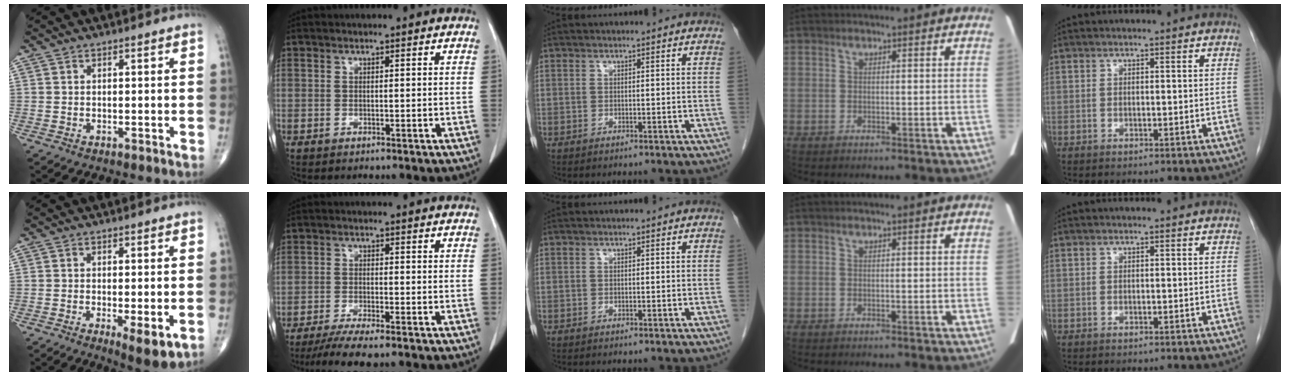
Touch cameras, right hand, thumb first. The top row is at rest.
{"thumb": {"total": 6.2, "force": [-1.7, 1.8, 5.6], "torque": [-0.087, -0.018, -0.026]}, "index": {"total": 7.1, "force": [-5.8, 0.1, 4.0], "torque": [-0.060, -0.018, -0.096]}}